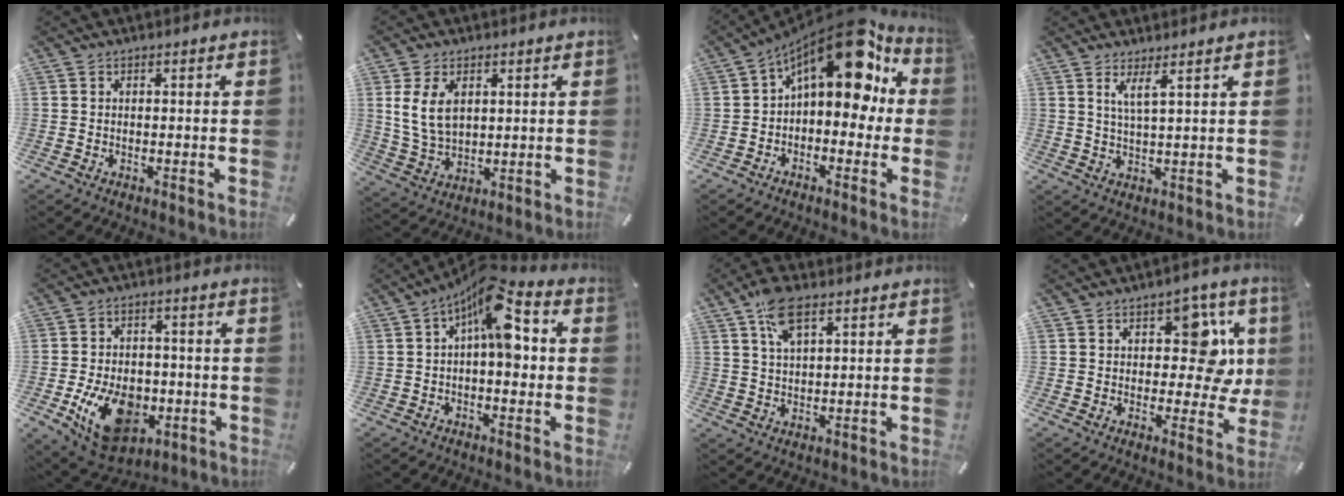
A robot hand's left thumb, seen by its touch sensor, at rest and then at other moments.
{"total": 8.3, "force": [2.6, 5.9, 5.2], "torque": [-0.116, -0.002, 0.045]}
{"total": 16.2, "force": [8.6, 7.4, 11.5], "torque": [-0.180, -0.066, 0.144]}
{"total": 4.1, "force": [2.7, -0.1, 3.1], "torque": [-0.068, -0.007, 0.045]}
{"total": 15.2, "force": [-4.4, 10.3, 10.3], "torque": [-0.186, 0.012, -0.072]}
{"total": 12.0, "force": [2.1, 5.7, 10.4], "torque": [-0.148, -0.015, 0.035]}
{"total": 8.1, "force": [4.3, 3.7, 5.8], "torque": [-0.114, 0.002, 0.078]}
{"total": 12.9, "force": [3.6, 7.8, 9.7], "torque": [-0.118, -0.016, 0.063]}